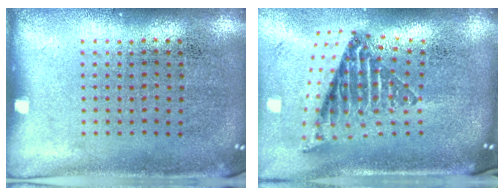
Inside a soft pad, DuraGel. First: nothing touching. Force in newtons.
{"total": 2.6, "press": 1.6, "slide": 2.0}